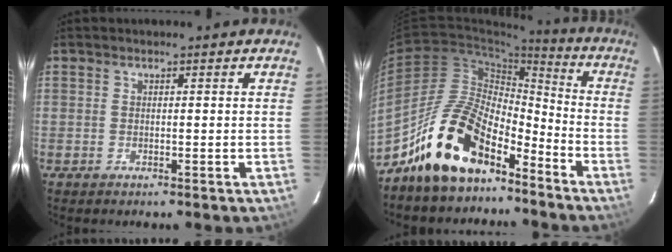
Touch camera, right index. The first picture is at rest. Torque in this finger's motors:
{"motor_torque": [0.69, -0.70, 1.05, 0.21]}